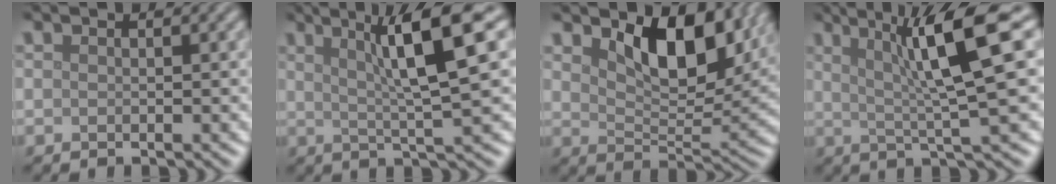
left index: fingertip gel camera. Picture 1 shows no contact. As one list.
[{"total": 8.0, "force": [2.8, 1.1, 7.4], "torque": [-0.103, 0.016, 0.045]}, {"total": 7.5, "force": [3.6, 3.6, 5.5], "torque": [-0.085, -0.012, 0.056]}, {"total": 8.7, "force": [2.5, 1.2, 8.2], "torque": [-0.120, 0.013, 0.040]}]